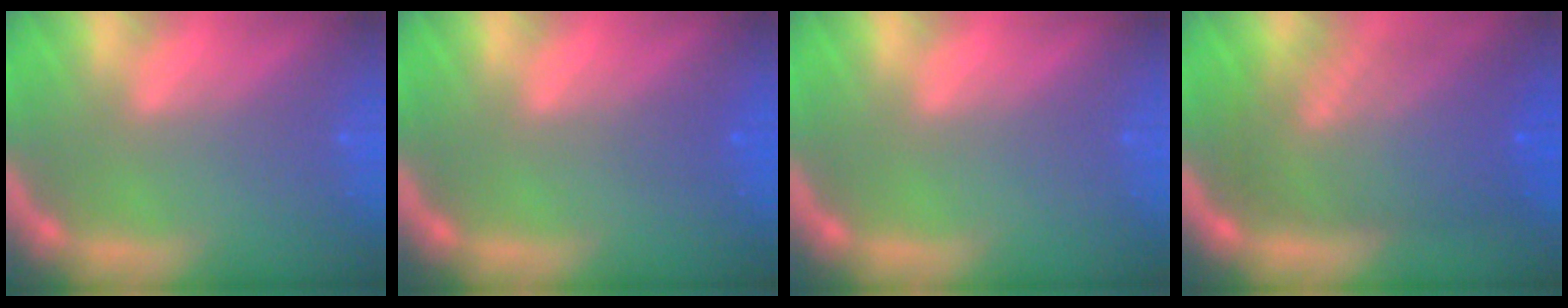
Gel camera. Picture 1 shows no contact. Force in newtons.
{"total": 1.0}
{"total": 0.0}
{"total": 9.6}